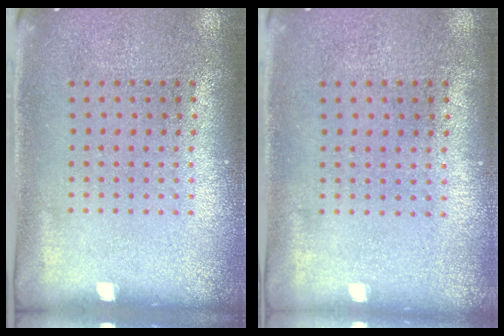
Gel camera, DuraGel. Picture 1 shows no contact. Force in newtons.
{"total": 0.0}